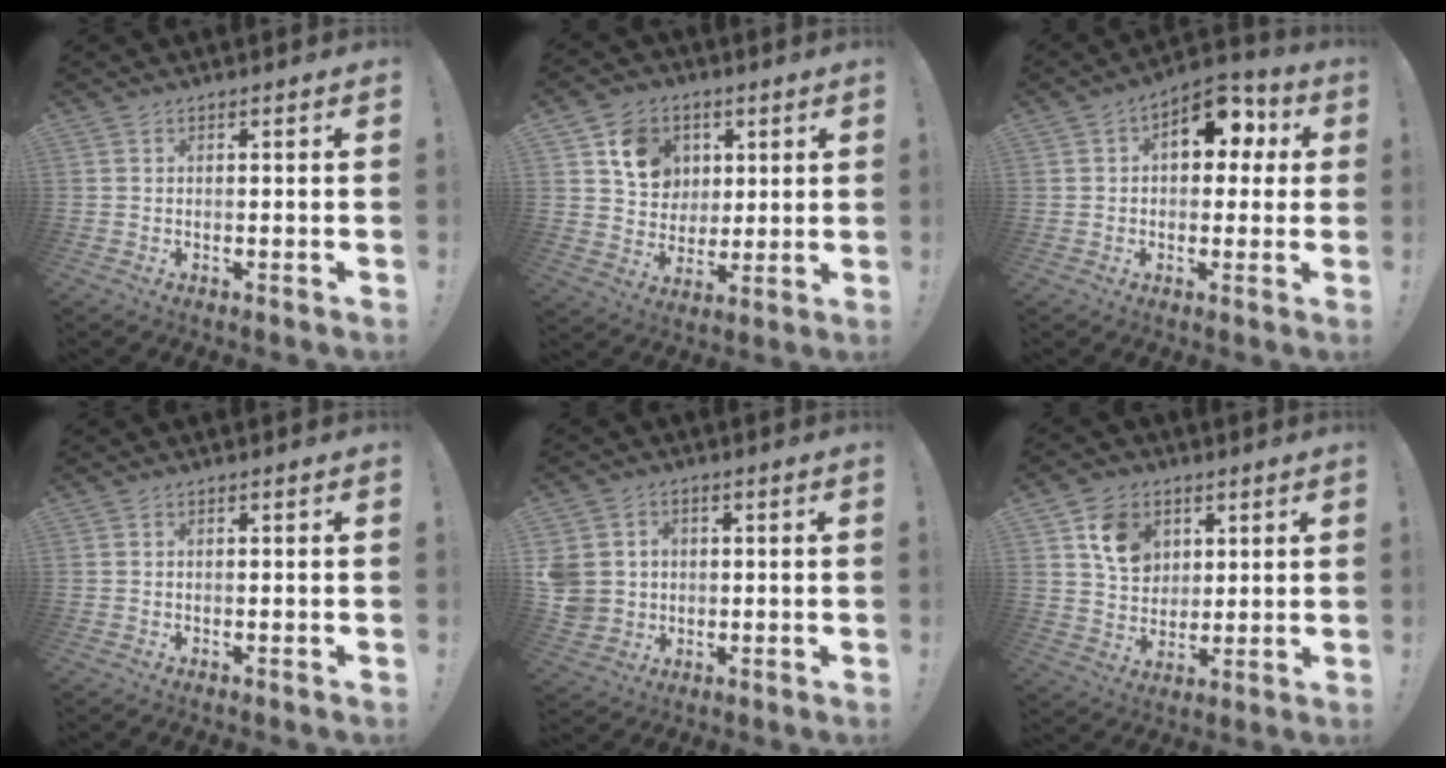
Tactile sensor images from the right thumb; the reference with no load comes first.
{"total": 11.9, "force": [4.9, 10.1, 4.1], "torque": [-0.050, -0.019, 0.099]}
{"total": 11.5, "force": [4.2, 7.1, 8.0], "torque": [-0.100, -0.015, 0.077]}
{"total": 0.0}
{"total": 6.9, "force": [0.5, 6.5, 2.4], "torque": [-0.062, 0.001, 0.014]}
{"total": 10.7, "force": [4.9, 8.4, 4.5], "torque": [-0.058, -0.018, 0.096]}